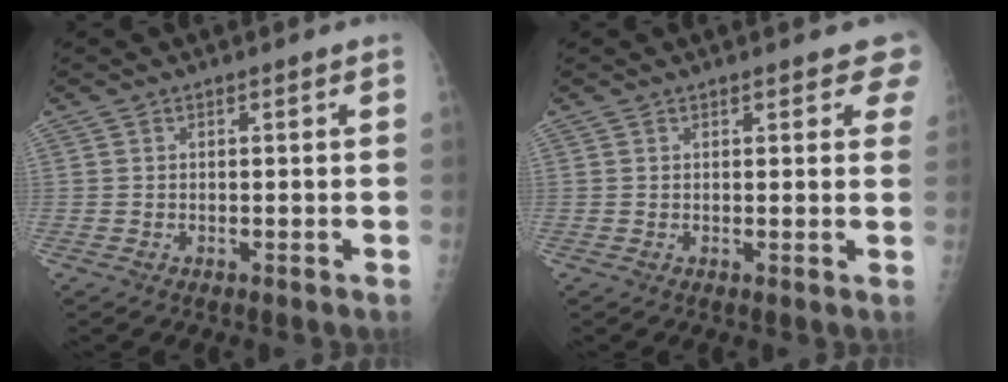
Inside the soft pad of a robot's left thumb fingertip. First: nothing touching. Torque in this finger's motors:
{"motor_torque": [0.02, 0.20, -0.19, 0.04, 0.05]}